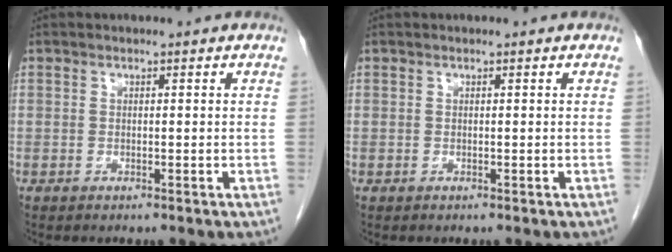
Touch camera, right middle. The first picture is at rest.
{"total": 0.0}